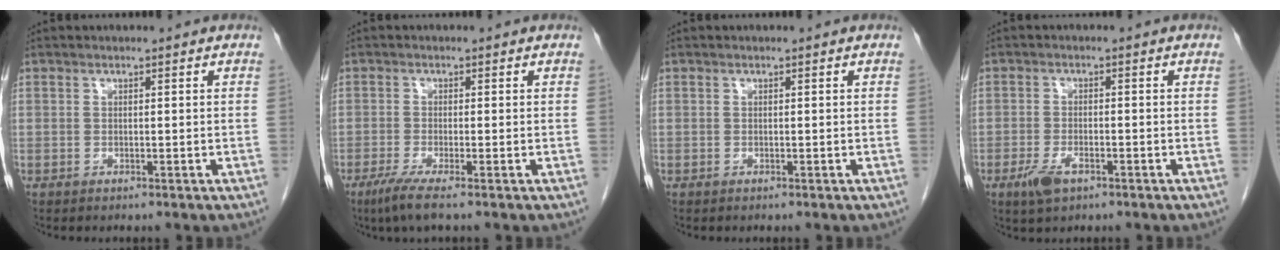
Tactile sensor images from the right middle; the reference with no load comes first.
{"total": 3.7, "force": [-2.4, -0.1, 2.9], "torque": [-0.062, -0.014, -0.049]}
{"total": 0.0}
{"total": 3.8, "force": [-2.1, 1.5, 2.8], "torque": [-0.060, -0.003, -0.035]}